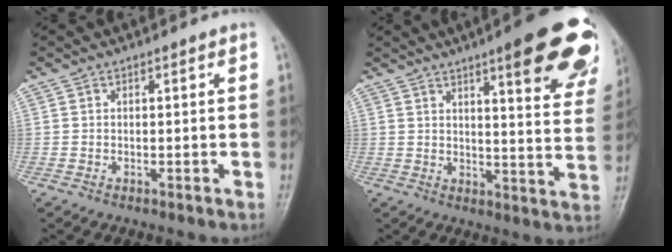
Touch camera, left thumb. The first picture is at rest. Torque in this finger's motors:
{"motor_torque": [2.48, 1.91, 1.89, -0.87, 0.08]}